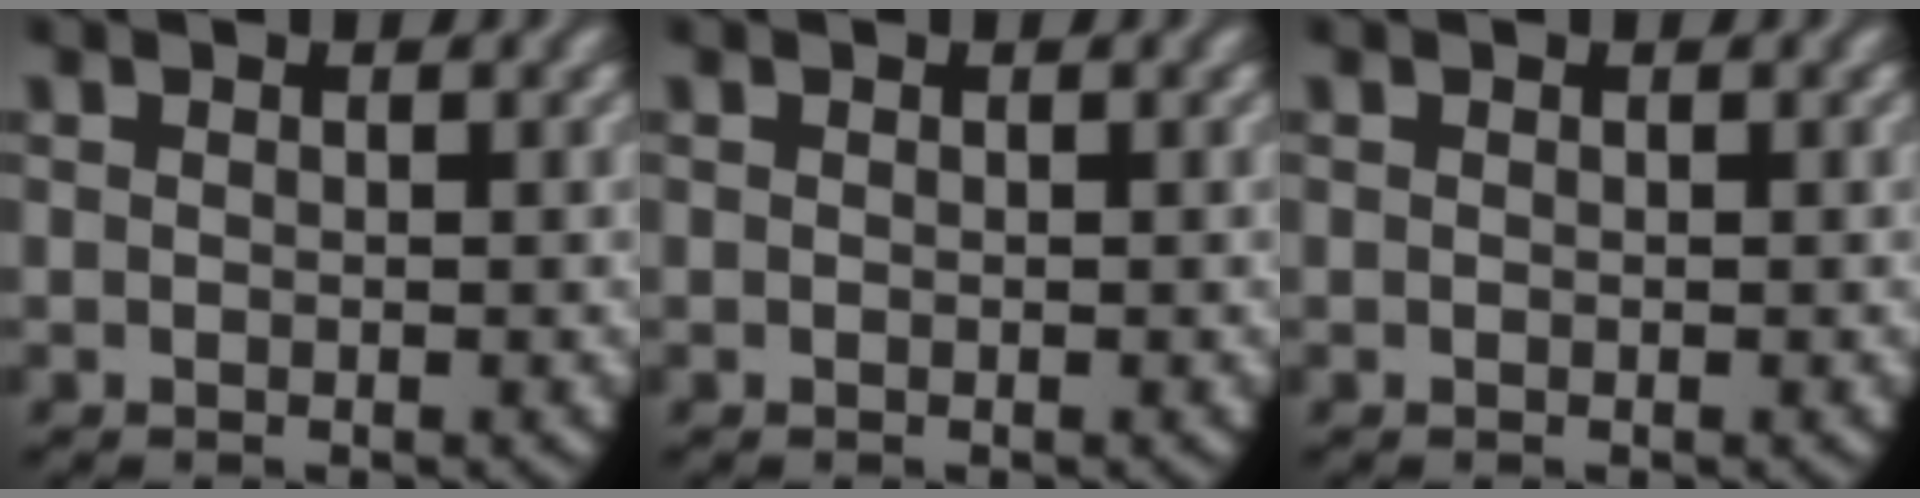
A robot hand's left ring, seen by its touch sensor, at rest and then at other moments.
{"total": 0.0}
{"total": 0.0}